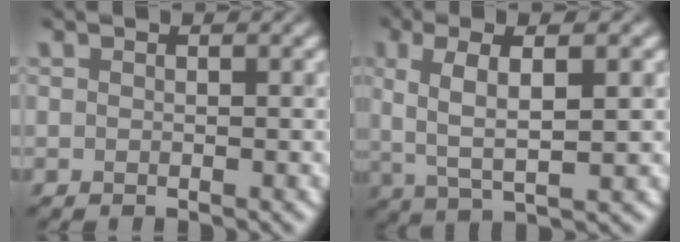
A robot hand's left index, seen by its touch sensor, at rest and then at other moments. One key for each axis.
{"total": 3.7, "fx": 0.4, "fy": 0.1, "fz": 3.7, "tx": -0.102, "ty": -0.013, "tz": 0.048}